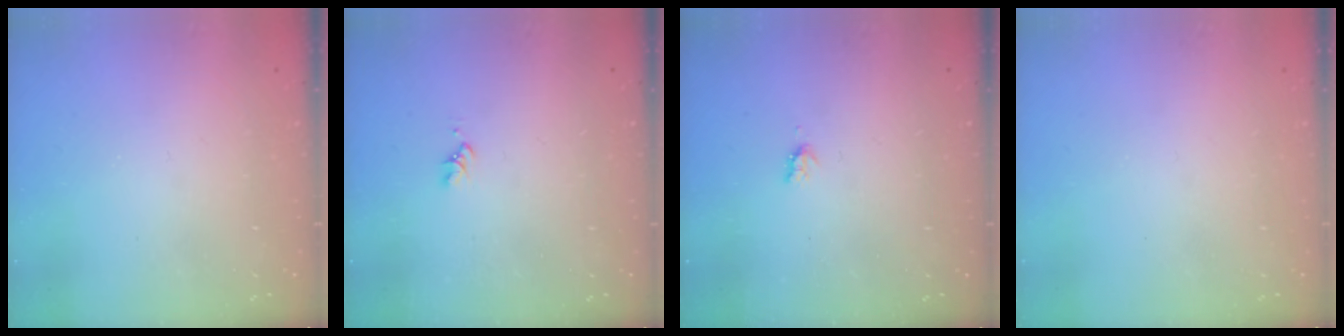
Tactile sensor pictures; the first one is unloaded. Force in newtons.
{"total": 1.7, "press": 1.7, "slide": 0.3}
{"total": 2.4, "press": 2.4, "slide": 0.4}
{"total": 0.0}